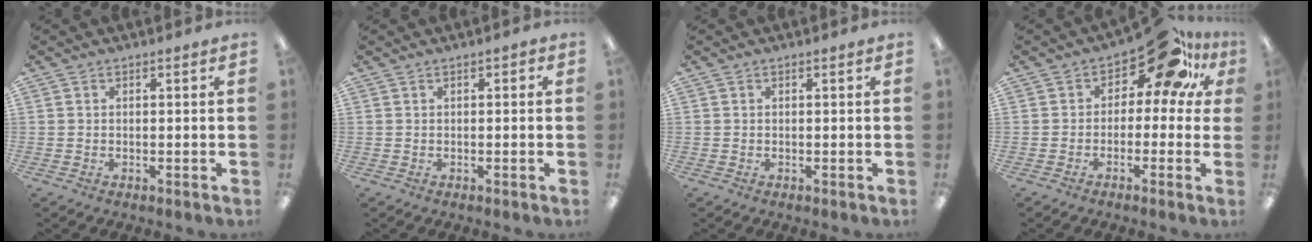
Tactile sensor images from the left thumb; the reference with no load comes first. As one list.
[{"total": 0.6, "force": [-0.2, 0.4, 0.4], "torque": [-0.007, 0.001, -0.004]}, {"total": 0.0}, {"total": 12.2, "force": [7.4, 5.8, 7.8], "torque": [-0.115, -0.053, 0.126]}]